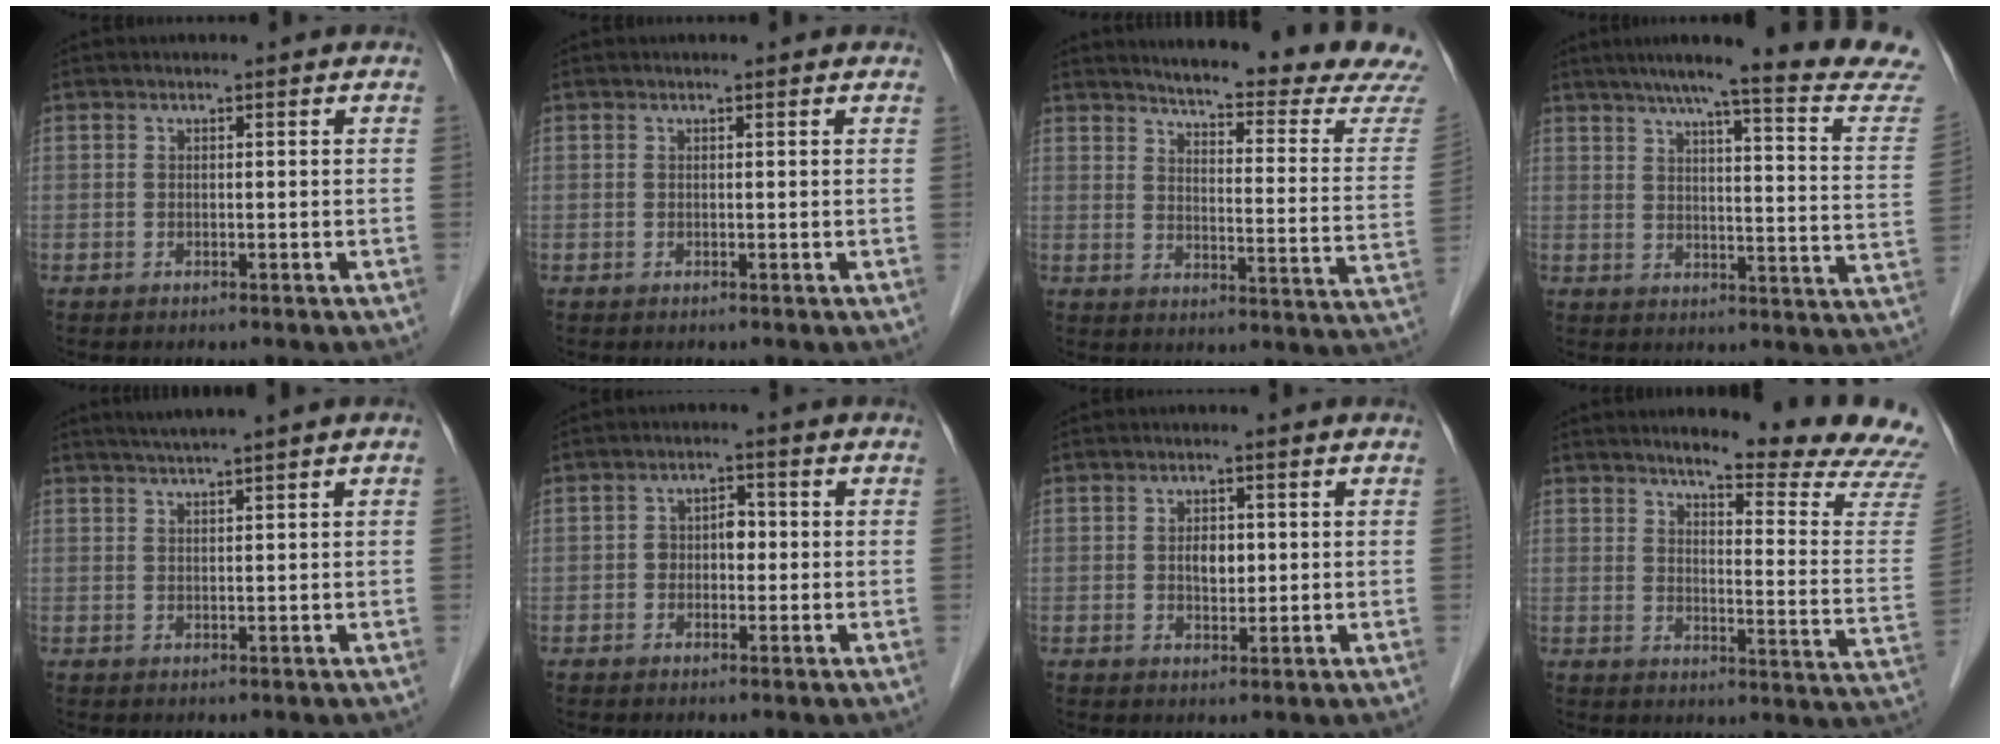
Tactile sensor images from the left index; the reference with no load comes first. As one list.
[{"total": 0.7, "force": [0.6, 0.1, 0.3], "torque": [-0.006, 0.011, 0.005]}, {"total": 21.2, "force": [20.0, 0.1, 7.2], "torque": [-0.098, -0.104, 0.230]}, {"total": 20.9, "force": [18.7, -0.9, 9.3], "torque": [-0.126, -0.066, 0.219]}, {"total": 3.1, "force": [2.3, -0.7, 2.0], "torque": [-0.037, 0.010, 0.045]}, {"total": 3.2, "force": [-0.4, 2.2, 2.4], "torque": [-0.037, 0.018, -0.006]}, {"total": 3.0, "force": [0.2, 1.9, 2.3], "torque": [-0.038, 0.004, 0.006]}, {"total": 17.9, "force": [16.4, 0.1, 7.3], "torque": [-0.091, -0.097, 0.185]}]